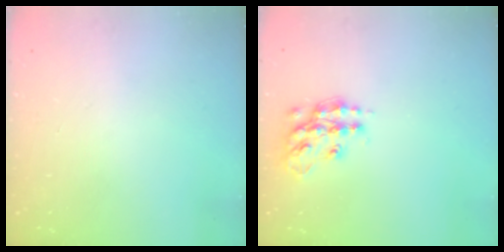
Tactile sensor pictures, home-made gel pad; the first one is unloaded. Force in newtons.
{"total": 13.4, "press": 13.4, "slide": 0.9}